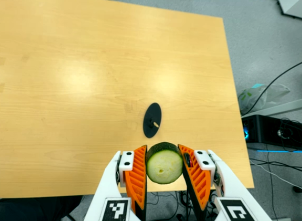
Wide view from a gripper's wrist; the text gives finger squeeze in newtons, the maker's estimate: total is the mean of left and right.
{"total": 9.7, "left": 9.1, "right": 10.3}